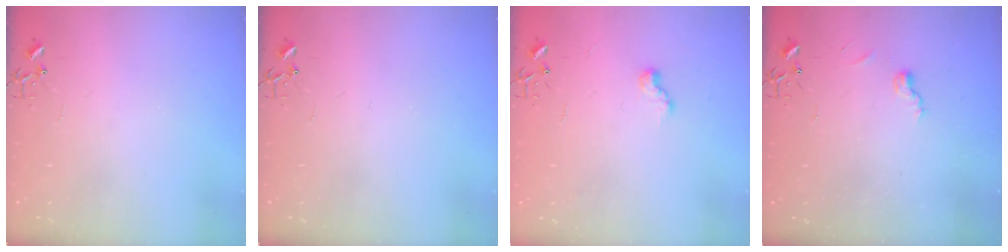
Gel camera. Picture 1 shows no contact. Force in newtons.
{"total": 0.0}
{"total": 6.4, "press": 6.3, "slide": 0.6}
{"total": 5.5, "press": 5.5, "slide": 0.6}